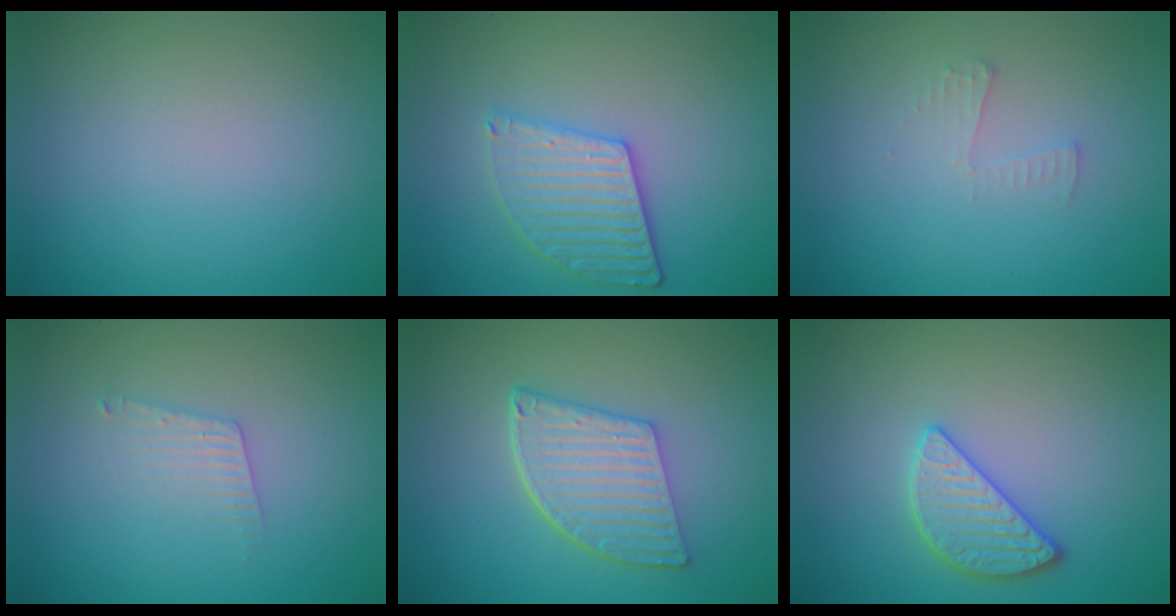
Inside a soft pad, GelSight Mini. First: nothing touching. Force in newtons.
{"total": 3.7, "press": 3.4, "slide": 1.4}
{"total": 1.0, "press": 1.0, "slide": 0.0}
{"total": 1.7, "press": 1.7, "slide": 0.0}
{"total": 5.5, "press": 4.1, "slide": 3.7}
{"total": 2.8, "press": 2.8, "slide": 0.6}